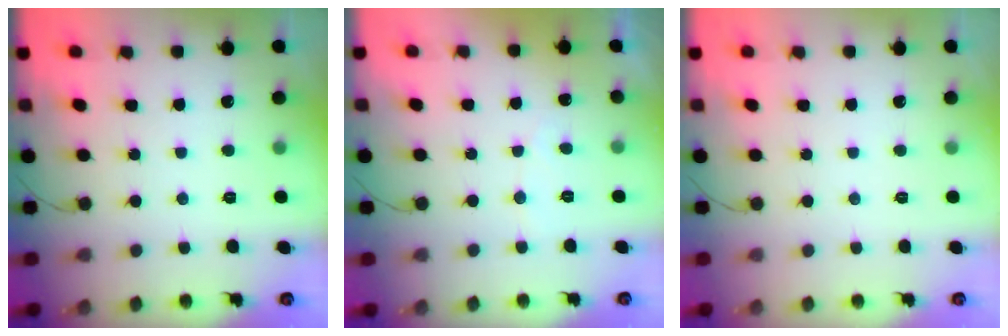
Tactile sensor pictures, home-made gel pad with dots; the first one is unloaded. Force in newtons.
{"total": 2.9, "press": 2.9, "slide": 0.2}
{"total": 0.0}